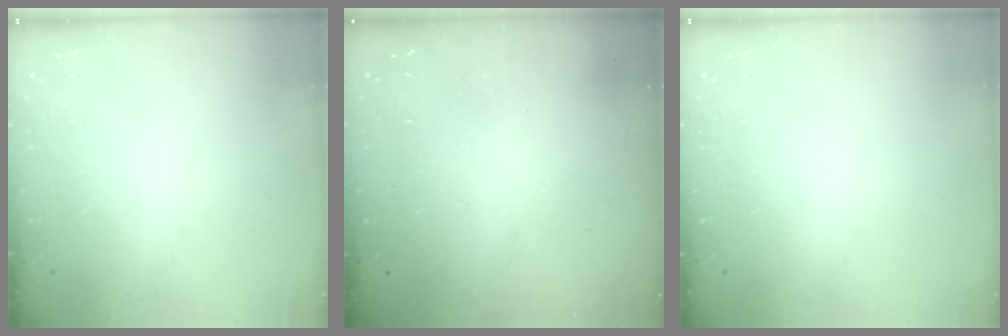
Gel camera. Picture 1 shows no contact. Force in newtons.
{"total": 3.2, "press": 3.2, "slide": 0.1}
{"total": 0.0}